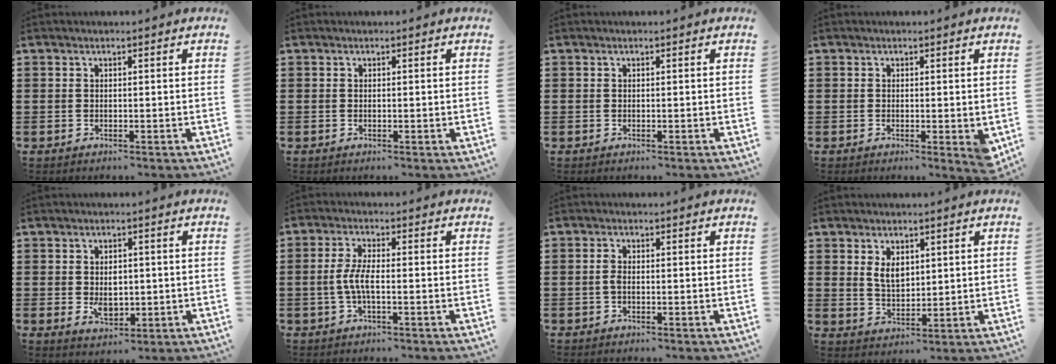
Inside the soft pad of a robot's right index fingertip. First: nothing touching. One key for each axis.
{"total": 0.0}
{"total": 0.0}
{"total": 1.9, "fx": 0.0, "fy": 0.4, "fz": 1.8, "tx": -0.024, "ty": -0.005, "tz": -0.001}
{"total": 3.6, "fx": 0.0, "fy": 2.3, "fz": 2.7, "tx": -0.047, "ty": 0.005, "tz": -0.002}
{"total": 4.2, "fx": -1.0, "fy": 1.0, "fz": 4.0, "tx": -0.100, "ty": -0.007, "tz": -0.028}
{"total": 1.7, "fx": -0.3, "fy": 0.7, "fz": 1.5, "tx": -0.037, "ty": -0.003, "tz": -0.009}
{"total": 4.0, "fx": 1.7, "fy": 2.4, "fz": 2.7, "tx": -0.051, "ty": 0.005, "tz": 0.029}